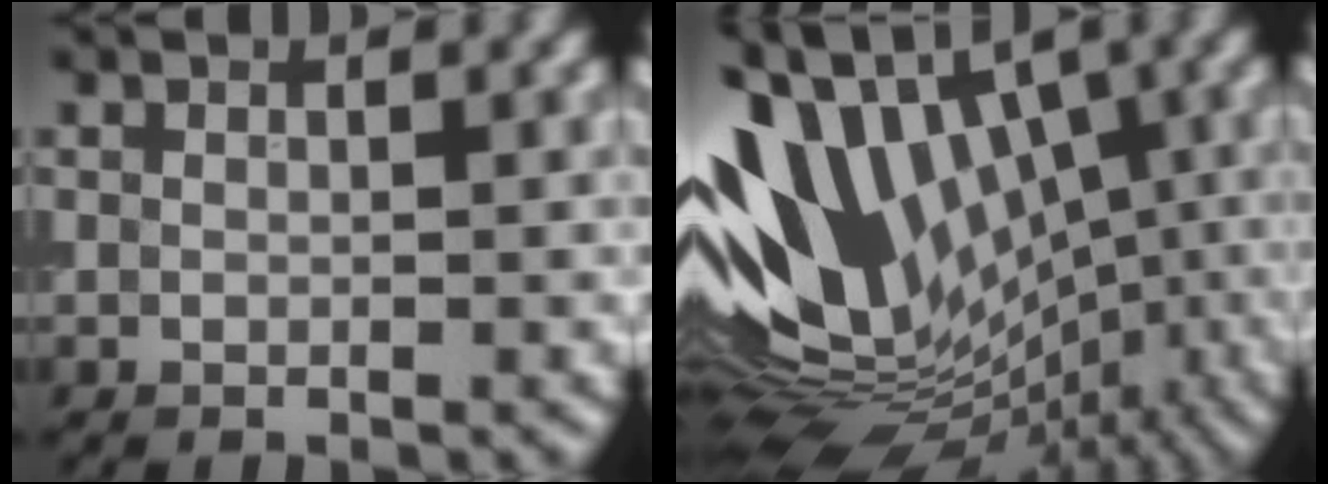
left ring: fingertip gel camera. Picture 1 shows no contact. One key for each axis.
{"total": 16.0, "fx": 0.9, "fy": 10.1, "fz": 12.4, "tx": -0.204, "ty": 0.020, "tz": 0.025}